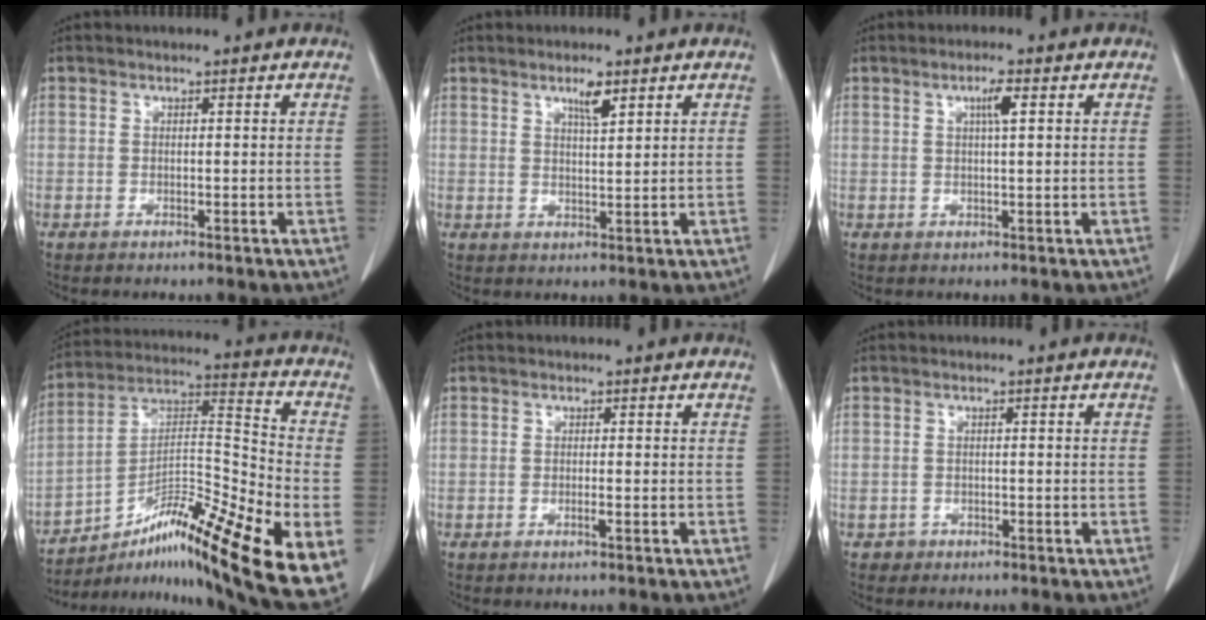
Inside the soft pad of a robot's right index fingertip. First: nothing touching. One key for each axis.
{"total": 3.2, "fx": 2.0, "fy": 0.5, "fz": 2.4, "tx": -0.044, "ty": -0.002, "tz": 0.034}
{"total": 2.7, "fx": 1.0, "fy": 0.1, "fz": 2.5, "tx": -0.045, "ty": 0.001, "tz": 0.015}
{"total": 22.6, "fx": -12.1, "fy": 2.4, "fz": 18.9, "tx": -0.265, "ty": 0.014, "tz": -0.193}
{"total": 0.8, "fx": -0.4, "fy": -0.1, "fz": 0.7, "tx": -0.015, "ty": -0.001, "tz": -0.007}
{"total": 1.1, "fx": -0.6, "fy": 0.9, "fz": -0.2, "tx": 0.001, "ty": 0.005, "tz": -0.012}